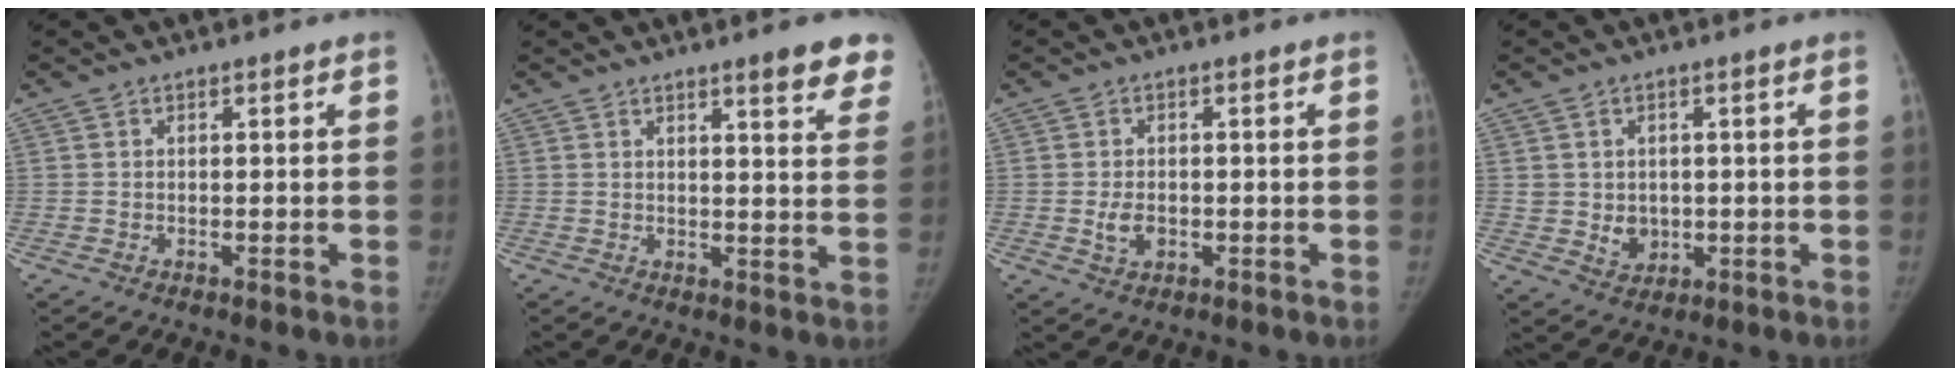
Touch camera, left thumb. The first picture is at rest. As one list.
[{"total": 10.6, "force": [7.4, 1.8, 7.4], "torque": [-0.063, -0.037, 0.086]}, {"total": 3.5, "force": [-0.7, 2.6, 2.4], "torque": [-0.038, 0.000, -0.007]}, {"total": 4.6, "force": [0.1, 4.1, 2.2], "torque": [-0.014, -0.003, 0.013]}]